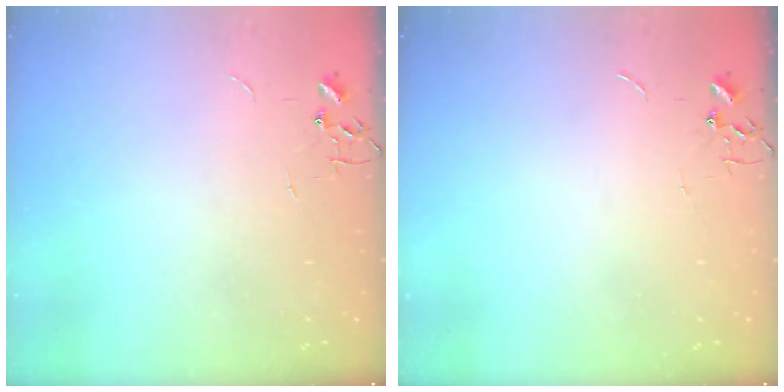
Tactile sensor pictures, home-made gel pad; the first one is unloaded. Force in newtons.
{"total": 0.0}